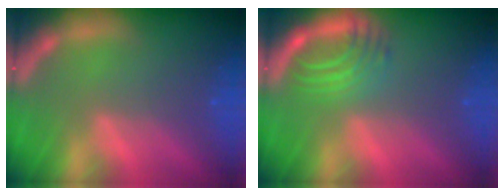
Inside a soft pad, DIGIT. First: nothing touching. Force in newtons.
{"total": 5.0}